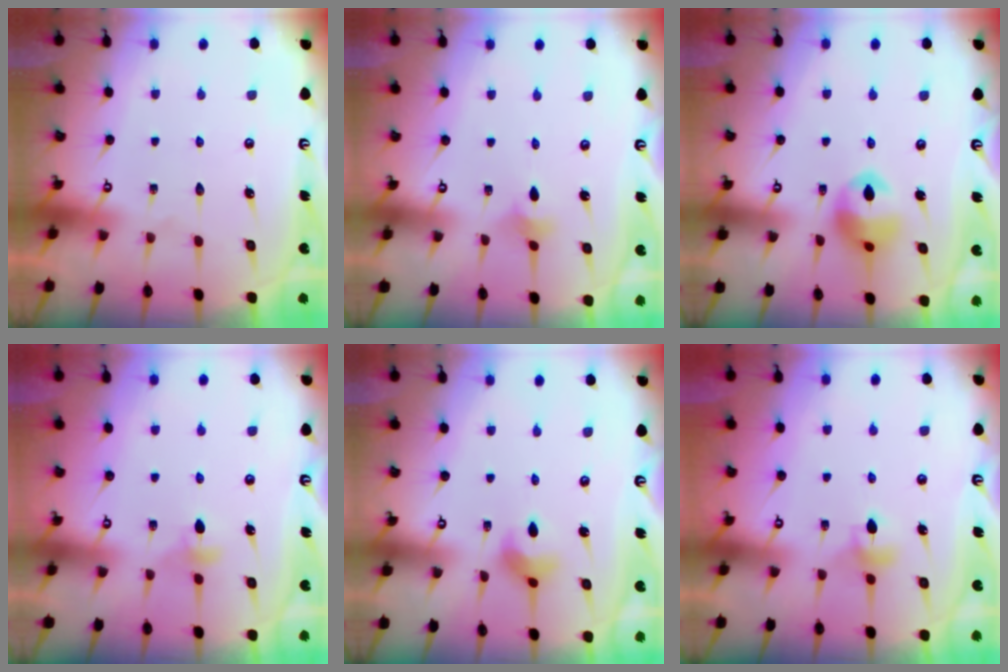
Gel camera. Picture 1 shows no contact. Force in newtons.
{"total": 1.9, "press": 1.8, "slide": 0.5}
{"total": 11.6, "press": 11.5, "slide": 1.9}
{"total": 3.8, "press": 3.7, "slide": 0.7}
{"total": 5.0, "press": 5.0, "slide": 0.6}
{"total": 4.7, "press": 4.6, "slide": 0.7}